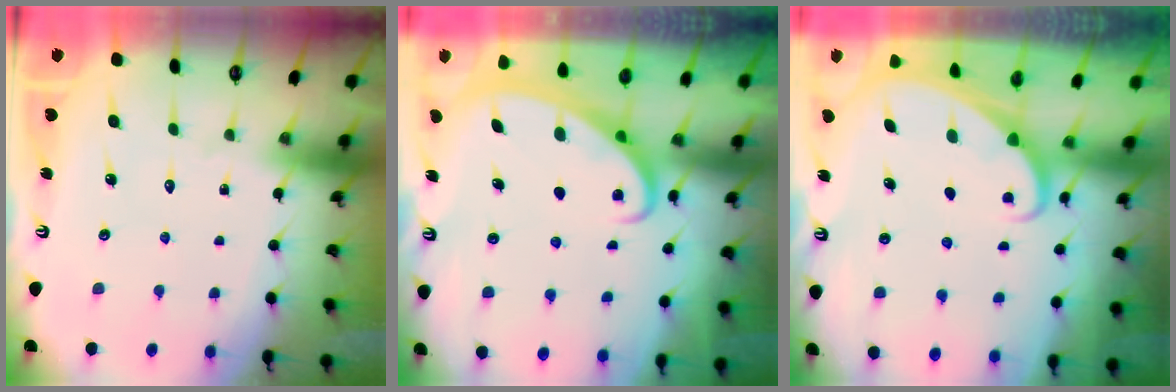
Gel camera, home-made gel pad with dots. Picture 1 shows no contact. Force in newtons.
{"total": 2.6, "press": 2.6, "slide": 0.4}
{"total": 1.6, "press": 1.6, "slide": 0.0}